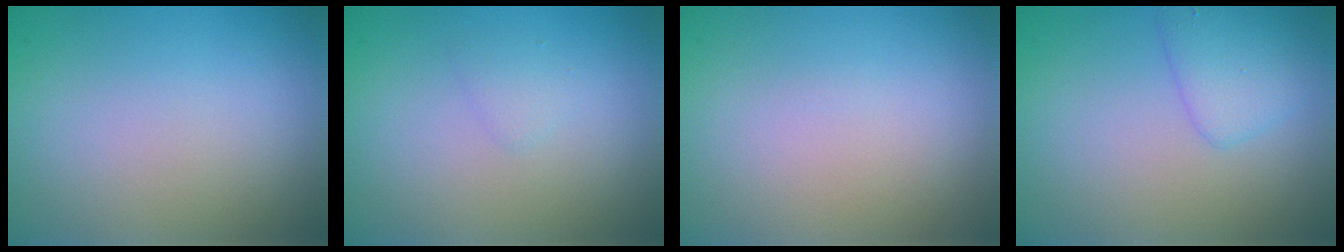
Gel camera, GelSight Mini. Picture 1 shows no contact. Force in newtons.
{"total": 0.8, "press": 0.8, "slide": 0.1}
{"total": 0.0}
{"total": 2.4, "press": 2.4, "slide": 0.1}